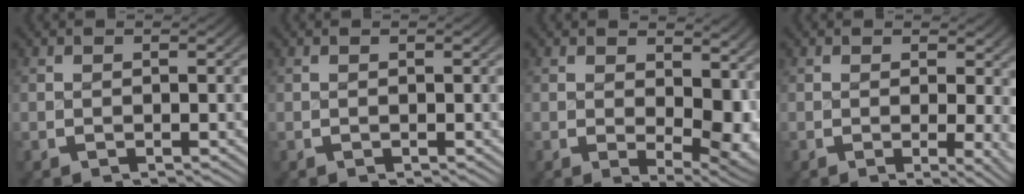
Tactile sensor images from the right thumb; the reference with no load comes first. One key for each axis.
{"total": 0.0}
{"total": 6.0, "fx": 0.9, "fy": 3.5, "fz": 4.8, "tx": -0.066, "ty": -0.032, "tz": 0.033}
{"total": 2.8, "fx": 0.3, "fy": 1.2, "fz": 2.6, "tx": -0.019, "ty": -0.008, "tz": 0.001}